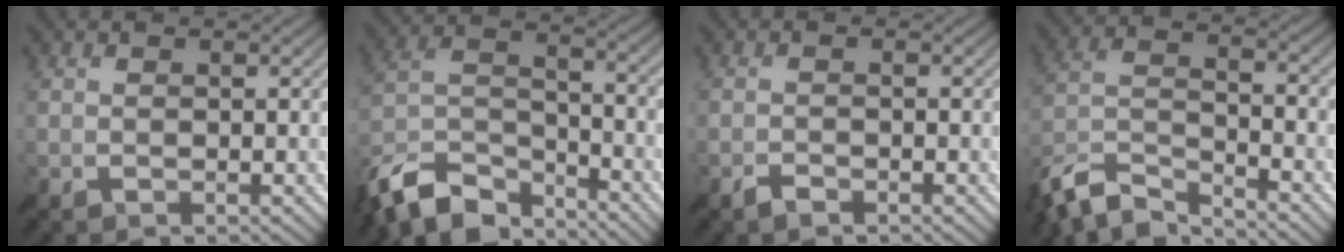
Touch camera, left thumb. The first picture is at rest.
{"total": 12.3, "force": [-10.4, 4.3, 5.1], "torque": [-0.109, 0.000, -0.203]}
{"total": 1.5, "force": [-1.3, 0.6, 0.5], "torque": [-0.010, -0.001, -0.025]}
{"total": 10.3, "force": [-8.7, 2.7, 4.9], "torque": [-0.107, -0.009, -0.178]}